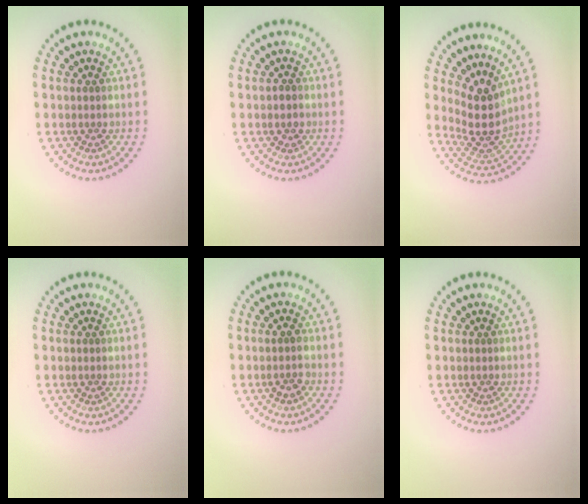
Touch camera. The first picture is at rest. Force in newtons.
{"total": 0.8, "press": 0.8, "slide": 0.3}
{"total": 4.0, "press": 3.0, "slide": 2.6}
{"total": 0.0}
{"total": 1.3, "press": 1.3, "slide": 0.2}
{"total": 0.0}